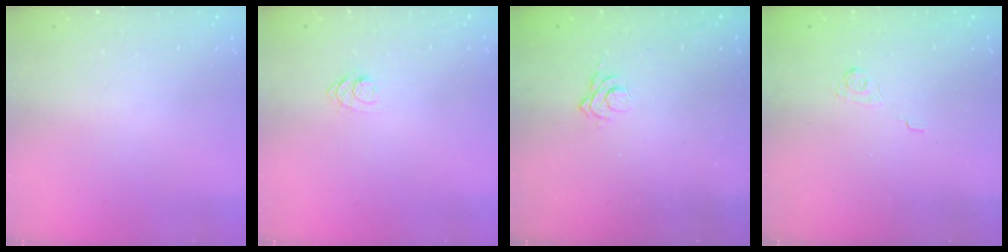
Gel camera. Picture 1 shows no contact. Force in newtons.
{"total": 6.5, "press": 6.4, "slide": 0.6}
{"total": 2.6, "press": 2.3, "slide": 1.1}
{"total": 2.0, "press": 1.4, "slide": 1.4}